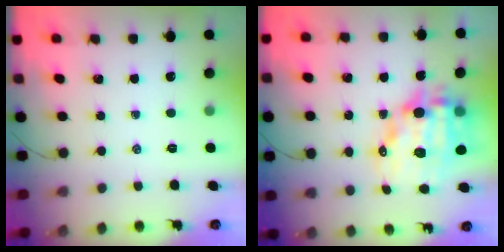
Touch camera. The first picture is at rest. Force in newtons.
{"total": 15.0, "press": 14.6, "slide": 3.4}